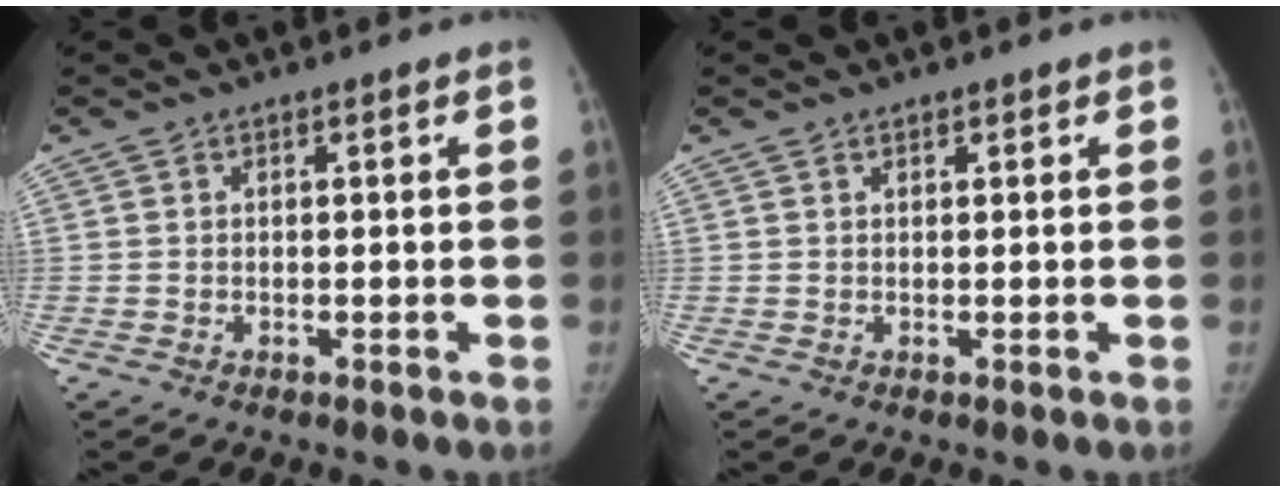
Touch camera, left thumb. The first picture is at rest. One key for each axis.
{"total": 0.0}